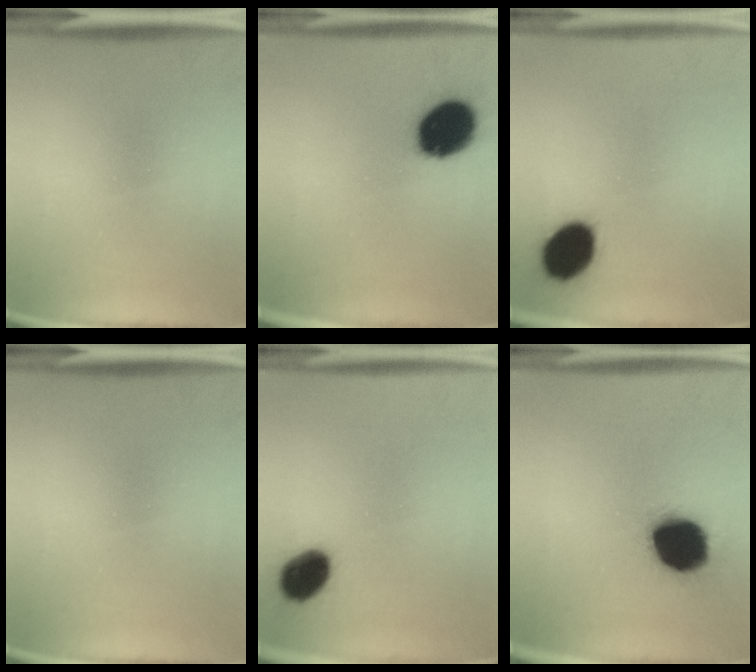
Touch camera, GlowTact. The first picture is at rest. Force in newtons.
{"total": 15.0}
{"total": 11.7}
{"total": 0.0}
{"total": 8.6}
{"total": 18.9}